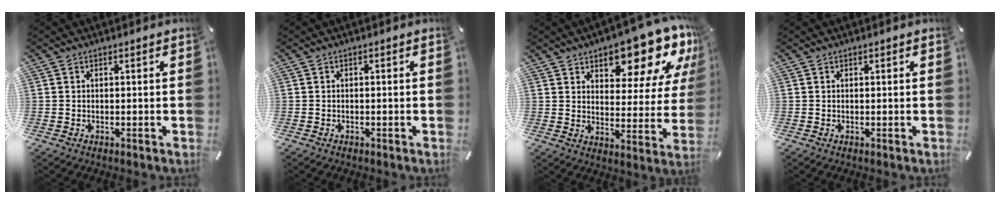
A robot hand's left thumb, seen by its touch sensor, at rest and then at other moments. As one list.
[{"total": 0.6, "force": [-0.4, 0.2, 0.3], "torque": [-0.008, -0.003, -0.007]}, {"total": 15.3, "force": [11.7, 6.5, 7.4], "torque": [-0.085, -0.094, 0.194]}, {"total": 0.0}]